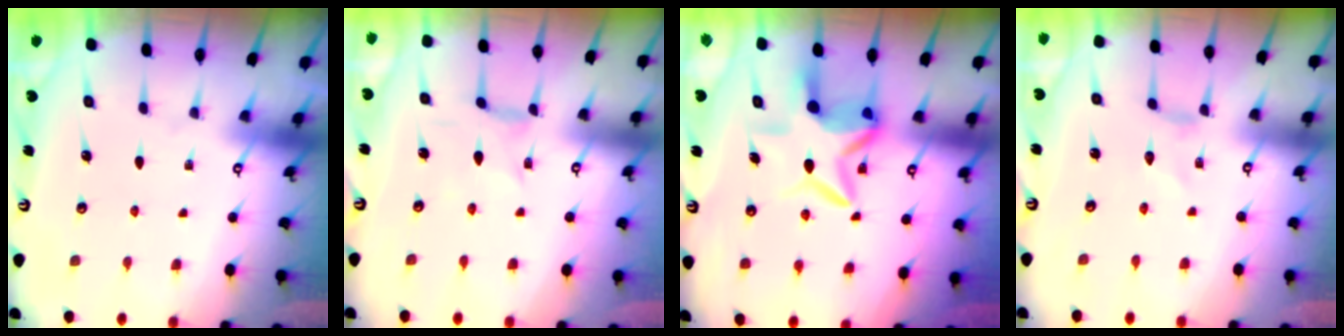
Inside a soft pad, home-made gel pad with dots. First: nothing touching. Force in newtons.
{"total": 0.8, "press": 0.8, "slide": 0.3}
{"total": 7.2, "press": 7.1, "slide": 0.8}
{"total": 0.0}